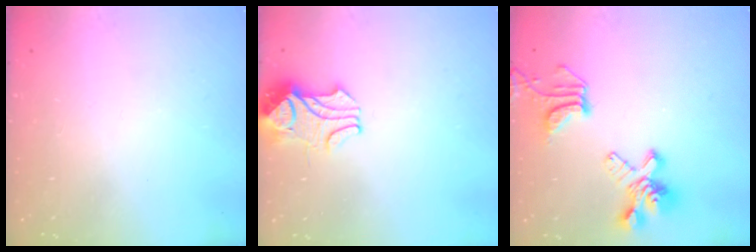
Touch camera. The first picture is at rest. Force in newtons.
{"total": 2.3, "press": 2.2, "slide": 0.8}
{"total": 7.4, "press": 7.1, "slide": 2.1}